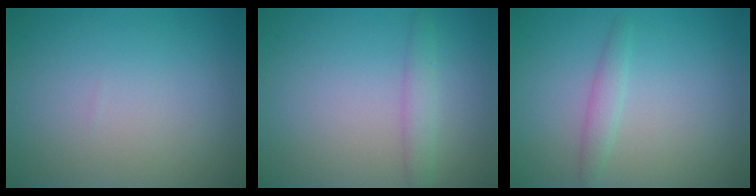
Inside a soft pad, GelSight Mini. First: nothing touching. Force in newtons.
{"total": 1.9, "press": 1.9, "slide": 0.1}
{"total": 1.5, "press": 1.5, "slide": 0.0}